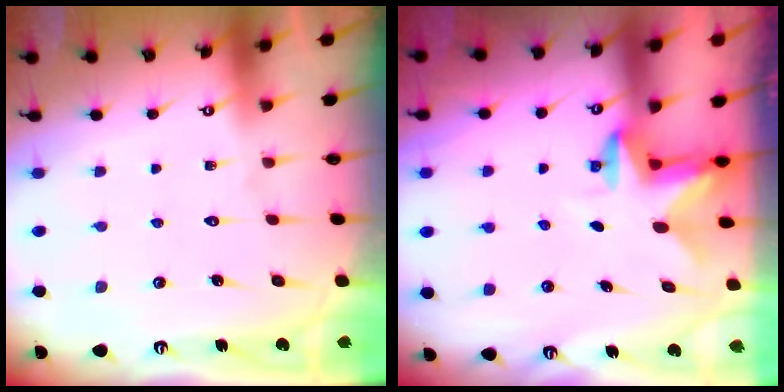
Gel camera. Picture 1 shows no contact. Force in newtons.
{"total": 2.6, "press": 2.6, "slide": 0.6}